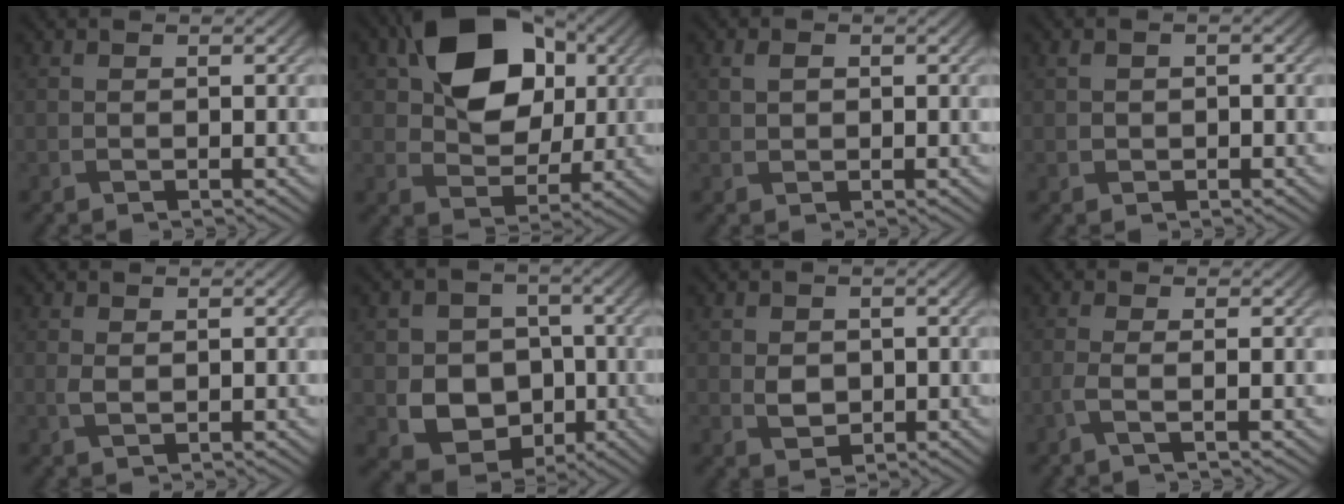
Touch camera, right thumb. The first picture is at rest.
{"total": 12.9, "force": [4.1, 9.1, 8.2], "torque": [-0.134, 0.015, 0.059]}
{"total": 1.6, "force": [0.3, 1.1, 1.1], "torque": [-0.029, 0.002, 0.008]}
{"total": 1.5, "force": [-0.1, 1.0, 1.1], "torque": [-0.026, 0.002, 0.000]}
{"total": 1.2, "force": [0.2, 0.6, 1.0], "torque": [-0.028, -0.002, 0.008]}
{"total": 9.0, "force": [-1.7, 7.7, 4.4], "torque": [-0.085, -0.020, -0.047]}
{"total": 2.5, "force": [0.1, 2.0, 1.5], "torque": [-0.035, -0.005, 0.004]}
{"total": 1.9, "force": [-0.6, 0.2, 1.8], "torque": [-0.038, 0.006, -0.021]}